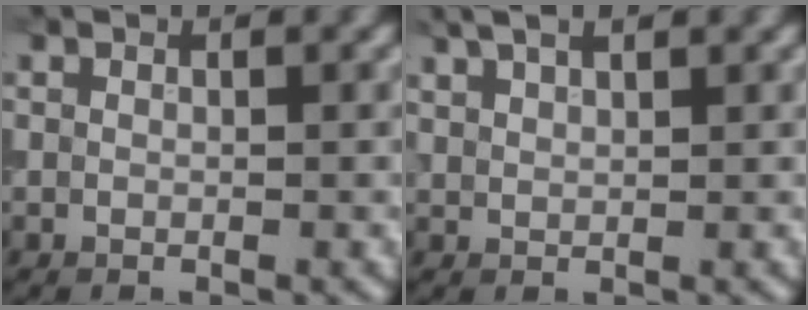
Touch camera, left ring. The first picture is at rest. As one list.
[{"total": 3.7, "force": [2.7, 1.3, 2.2], "torque": [-0.029, 0.018, 0.030]}]